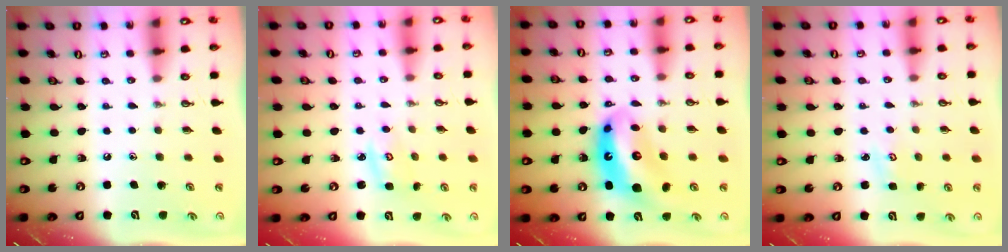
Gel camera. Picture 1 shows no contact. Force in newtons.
{"total": 2.8, "press": 2.8, "slide": 0.2}
{"total": 13.8, "press": 13.7, "slide": 1.3}
{"total": 2.3, "press": 2.3, "slide": 0.4}